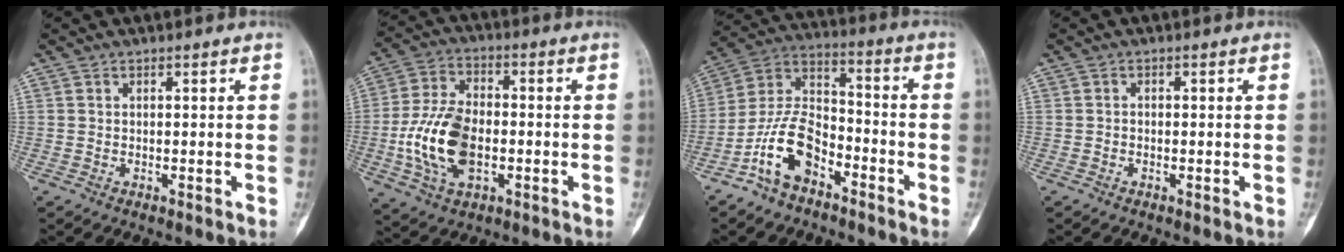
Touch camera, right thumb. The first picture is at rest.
{"total": 14.3, "force": [-2.7, 8.5, 11.2], "torque": [-0.216, 0.014, -0.047]}
{"total": 12.7, "force": [-7.1, 7.2, 7.8], "torque": [-0.146, 0.063, -0.144]}
{"total": 0.5, "force": [-0.2, 0.4, 0.2], "torque": [-0.002, 0.002, -0.009]}